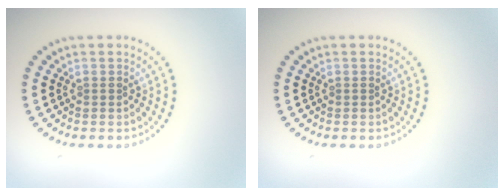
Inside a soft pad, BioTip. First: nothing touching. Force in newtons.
{"total": 0.0}